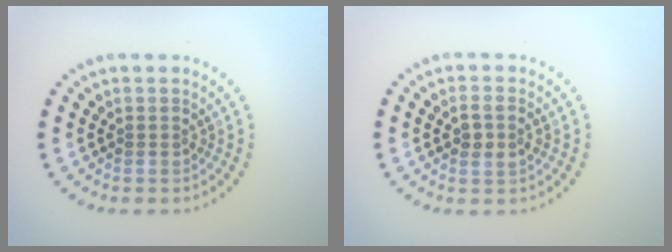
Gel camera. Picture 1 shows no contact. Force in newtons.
{"total": 1.9, "press": 1.8, "slide": 0.5}